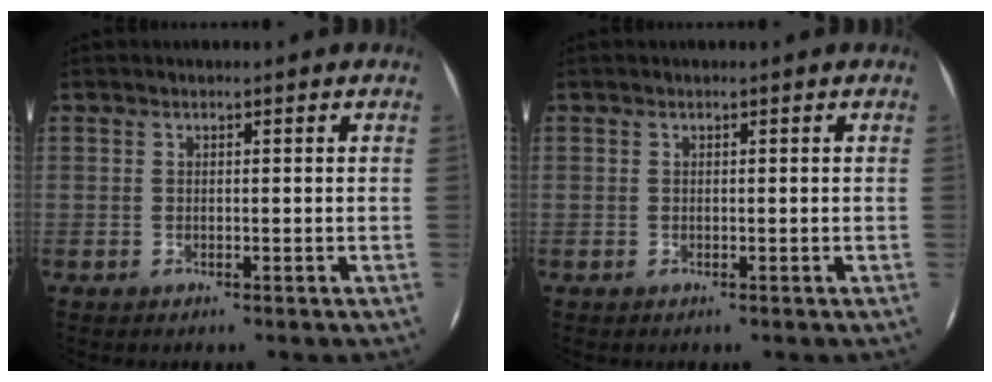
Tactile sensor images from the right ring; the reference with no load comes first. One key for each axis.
{"total": 0.0}